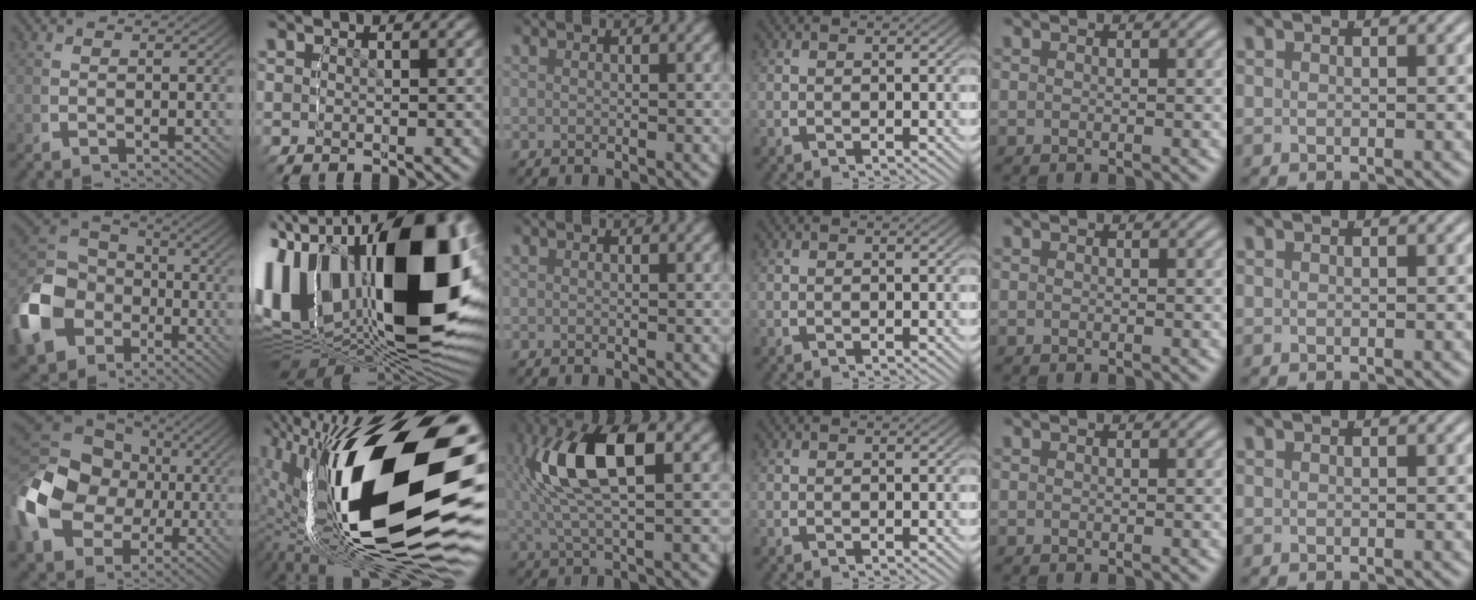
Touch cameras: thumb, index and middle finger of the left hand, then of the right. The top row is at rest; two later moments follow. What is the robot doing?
{"motion": "grasp_and_lifting", "object": "scissors"}